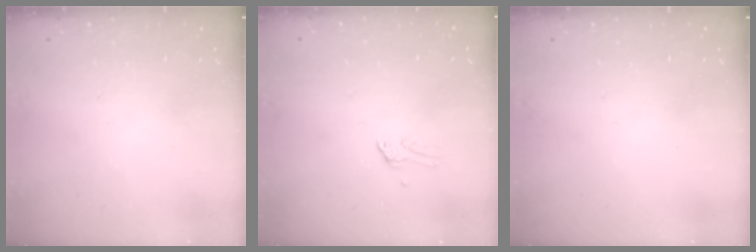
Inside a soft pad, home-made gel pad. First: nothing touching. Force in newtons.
{"total": 0.0}
{"total": 0.0}